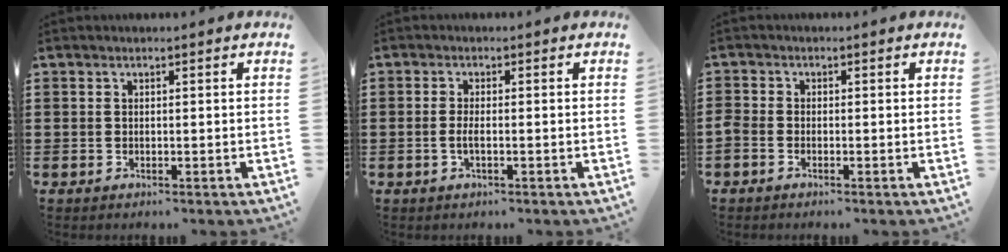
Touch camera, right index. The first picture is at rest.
{"total": 2.1, "force": [-0.6, 0.3, 2.0], "torque": [-0.045, -0.007, -0.012]}
{"total": 1.0, "force": [-1.0, 0.3, 0.3], "torque": [-0.008, 0.000, -0.019]}